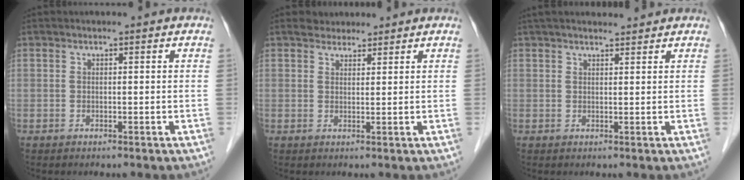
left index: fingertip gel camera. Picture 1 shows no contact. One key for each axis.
{"total": 2.2, "fx": 1.9, "fy": 1.2, "fz": 0.1, "tx": -0.004, "ty": 0.008, "tz": 0.028}
{"total": 7.6, "fx": 6.8, "fy": 1.3, "fz": 3.1, "tx": -0.046, "ty": 0.028, "tz": 0.099}